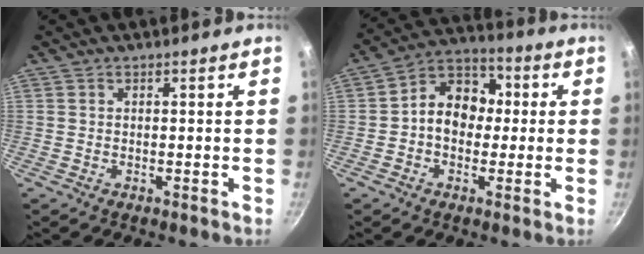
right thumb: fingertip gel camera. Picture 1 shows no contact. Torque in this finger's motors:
{"motor_torque": [0.14, 0.29, -0.02, 0.05, 0.07]}